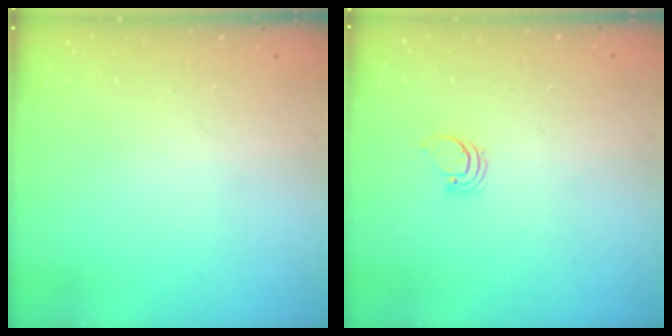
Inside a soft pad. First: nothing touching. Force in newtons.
{"total": 0.9, "press": 0.9, "slide": 0.0}